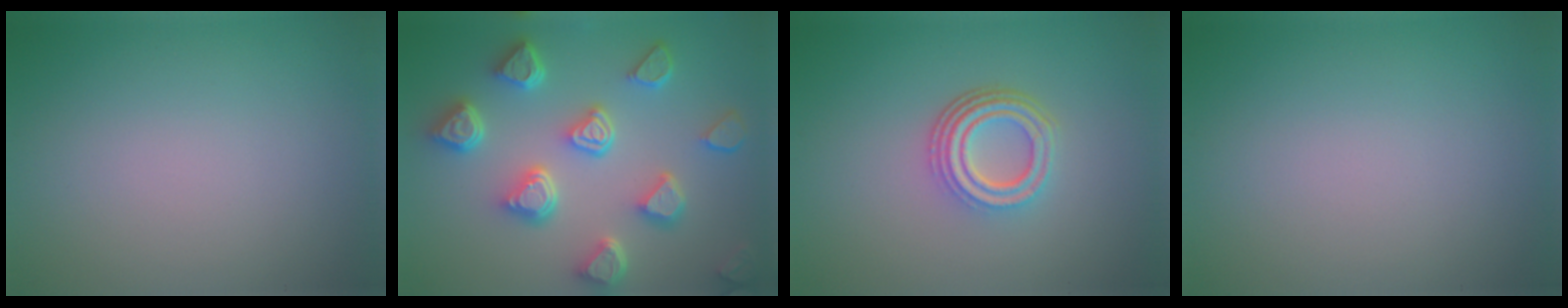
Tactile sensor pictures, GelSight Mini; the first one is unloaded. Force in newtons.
{"total": 6.9, "press": 5.7, "slide": 3.9}
{"total": 4.5, "press": 3.3, "slide": 3.1}
{"total": 0.0}